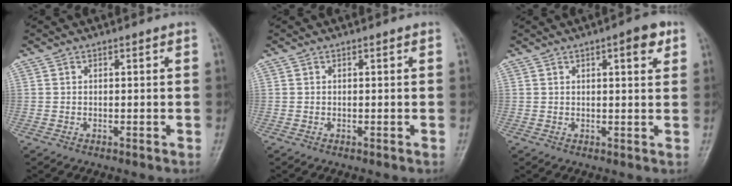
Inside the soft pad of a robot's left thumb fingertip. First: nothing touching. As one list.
[{"total": 0.0}, {"total": 4.9, "force": [2.3, 1.5, 4.0], "torque": [-0.044, -0.005, 0.027]}]